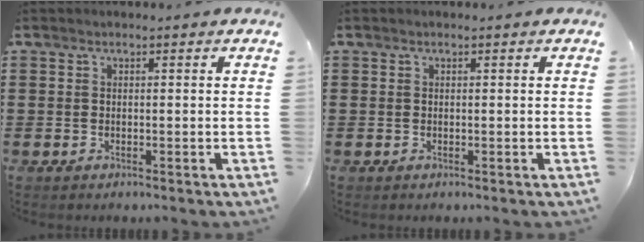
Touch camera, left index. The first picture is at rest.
{"total": 0.0}